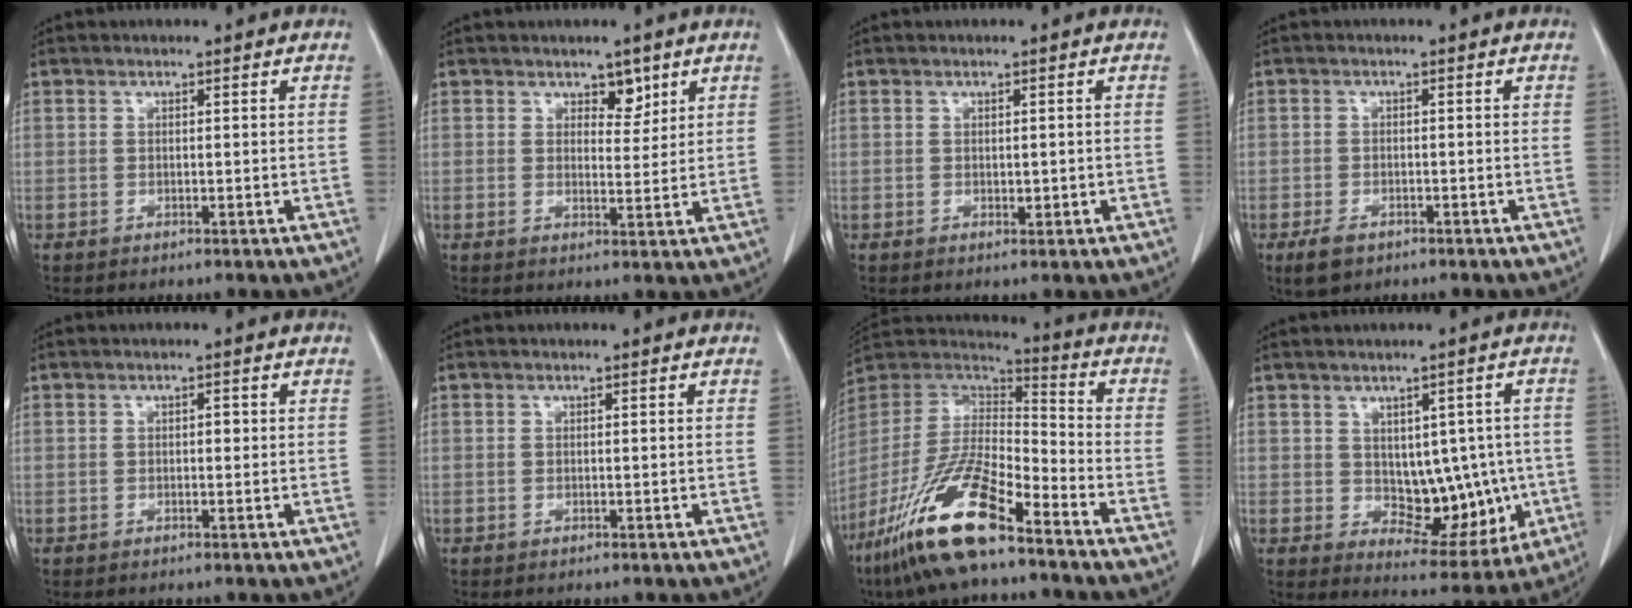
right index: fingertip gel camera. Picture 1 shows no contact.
{"total": 3.1, "force": [2.0, 1.7, 1.6], "torque": [-0.015, -0.004, 0.034]}
{"total": 1.2, "force": [-0.1, 0.7, 1.0], "torque": [-0.013, -0.001, 0.002]}
{"total": 3.1, "force": [-1.9, 1.9, 1.6], "torque": [-0.034, -0.002, -0.024]}
{"total": 0.8, "force": [0.1, 0.4, 0.7], "torque": [-0.008, 0.002, 0.000]}
{"total": 0.0}
{"total": 17.9, "force": [-11.6, 3.5, 13.2], "torque": [-0.282, -0.018, -0.218]}
{"total": 10.4, "force": [-0.5, 6.1, 8.4], "torque": [-0.089, 0.012, 0.017]}